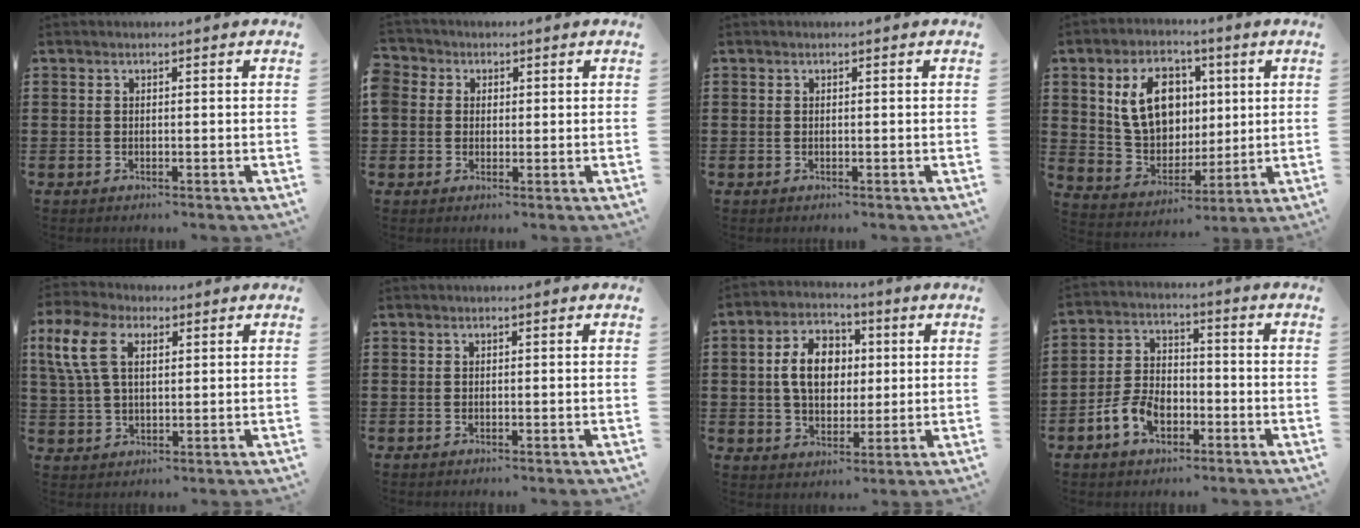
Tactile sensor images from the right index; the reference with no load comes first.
{"total": 2.6, "force": [0.7, 2.5, 0.2], "torque": [-0.017, 0.013, 0.010]}
{"total": 0.0}
{"total": 11.2, "force": [2.9, 8.2, 7.0], "torque": [-0.137, 0.013, 0.049]}
{"total": 8.7, "force": [3.2, 5.0, 6.3], "torque": [-0.157, 0.013, 0.055]}
{"total": 0.0}
{"total": 8.8, "force": [0.9, 6.2, 6.2], "torque": [-0.133, 0.013, 0.008]}
{"total": 6.3, "force": [-3.0, 4.0, 3.9], "torque": [-0.097, 0.007, -0.062]}